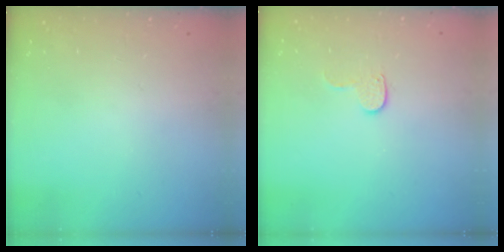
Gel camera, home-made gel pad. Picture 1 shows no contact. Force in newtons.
{"total": 5.5, "press": 5.5, "slide": 0.5}